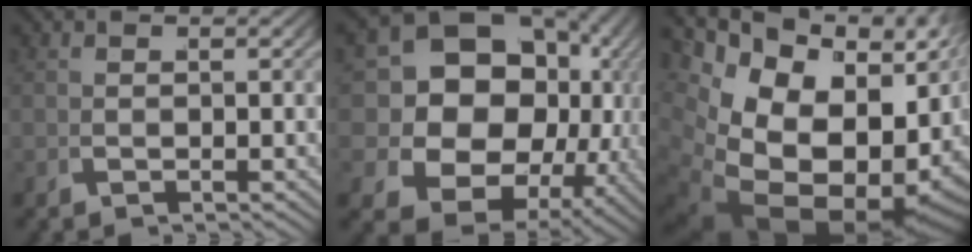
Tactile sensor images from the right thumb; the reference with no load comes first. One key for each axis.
{"total": 23.5, "fx": 0.9, "fy": 17.6, "fz": 15.5, "tx": -0.284, "ty": -0.050, "tz": 0.017}
{"total": 22.8, "fx": -1.9, "fy": 15.7, "fz": 16.5, "tx": -0.324, "ty": -0.060, "tz": -0.002}